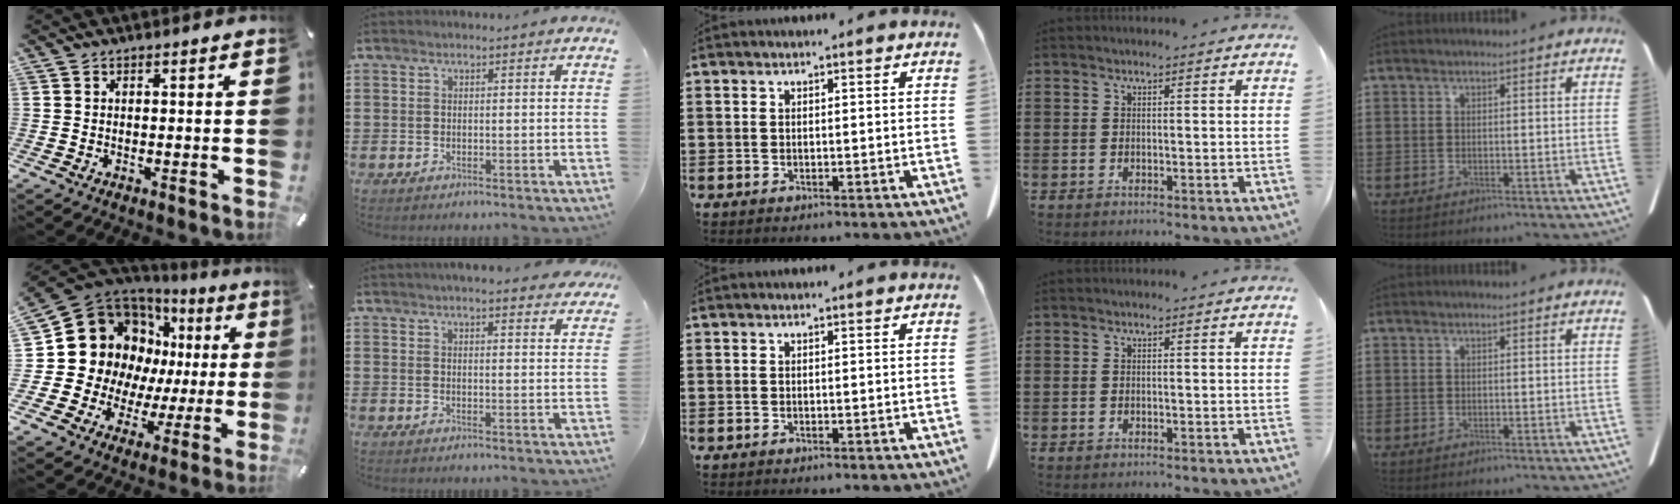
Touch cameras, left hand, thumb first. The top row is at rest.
{"thumb": {"total": 19.2, "force": [6.4, 15.5, 9.4], "torque": [-0.170, -0.053, 0.137]}, "index": {"total": 3.7, "force": [3.6, 0.0, 1.1], "torque": [-0.033, -0.007, 0.065]}}